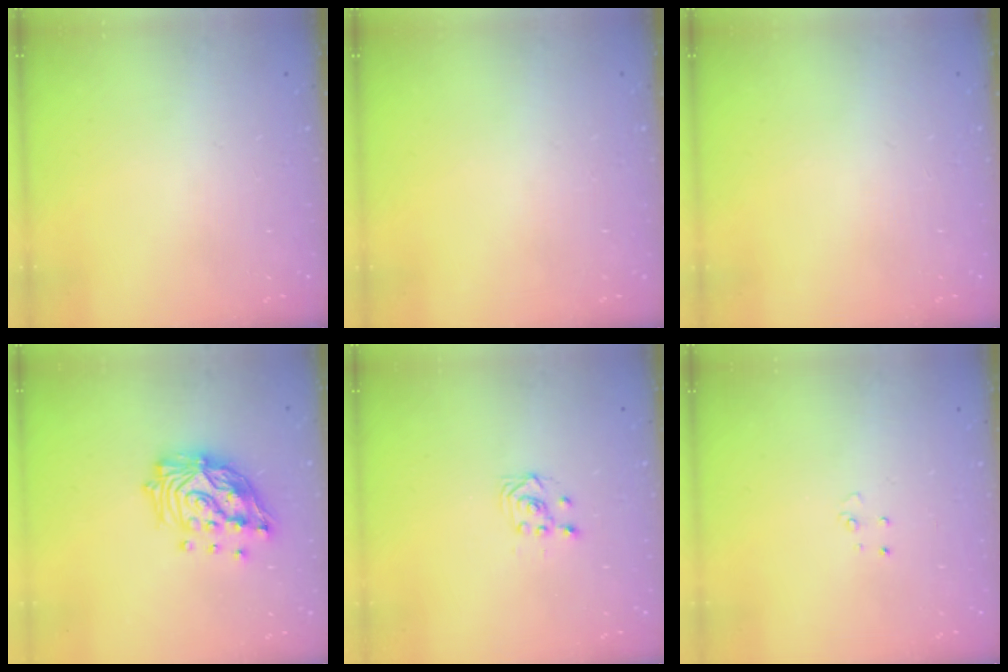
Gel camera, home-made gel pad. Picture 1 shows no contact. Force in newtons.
{"total": 0.0}
{"total": 0.0}
{"total": 16.7, "press": 16.6, "slide": 1.1}
{"total": 3.2, "press": 2.9, "slide": 1.2}
{"total": 2.7, "press": 2.7, "slide": 0.2}